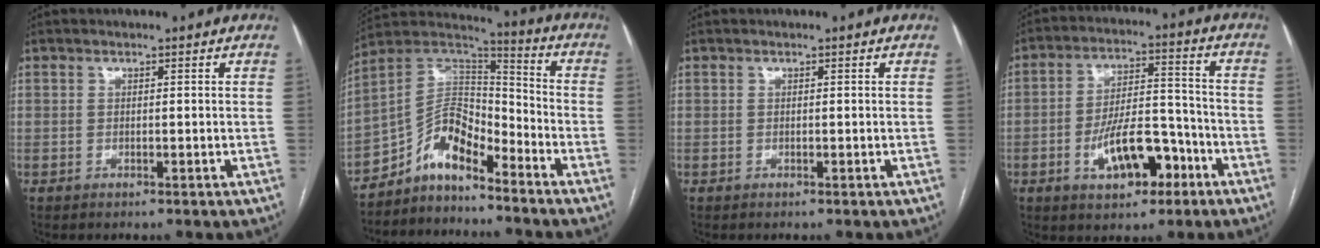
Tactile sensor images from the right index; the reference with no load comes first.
{"total": 9.8, "force": [-7.4, 3.3, 5.5], "torque": [-0.099, 0.041, -0.138]}
{"total": 0.0}
{"total": 10.7, "force": [-4.8, 4.7, 8.4], "torque": [-0.149, 0.021, -0.071]}